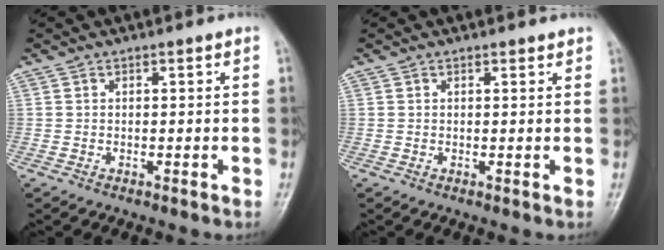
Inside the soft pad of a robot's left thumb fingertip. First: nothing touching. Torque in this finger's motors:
{"motor_torque": [-0.03, 0.05, 0.05, 0.15, -0.03]}